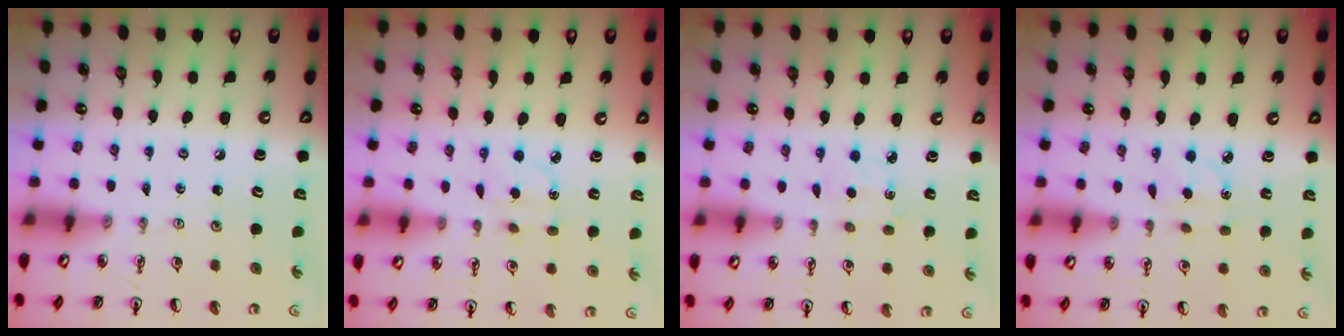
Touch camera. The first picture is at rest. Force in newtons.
{"total": 3.0, "press": 2.8, "slide": 0.8}
{"total": 2.7, "press": 2.6, "slide": 0.3}
{"total": 2.6, "press": 2.5, "slide": 0.7}